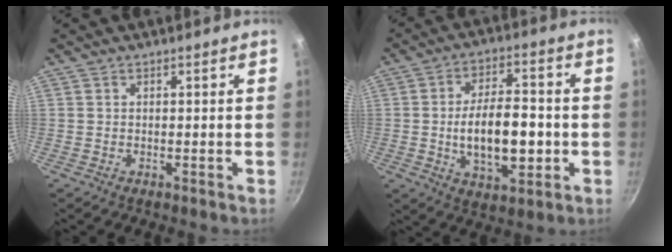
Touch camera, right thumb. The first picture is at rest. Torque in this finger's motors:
{"motor_torque": [-0.18, 0.67, 1.03, 0.38, 0.10]}